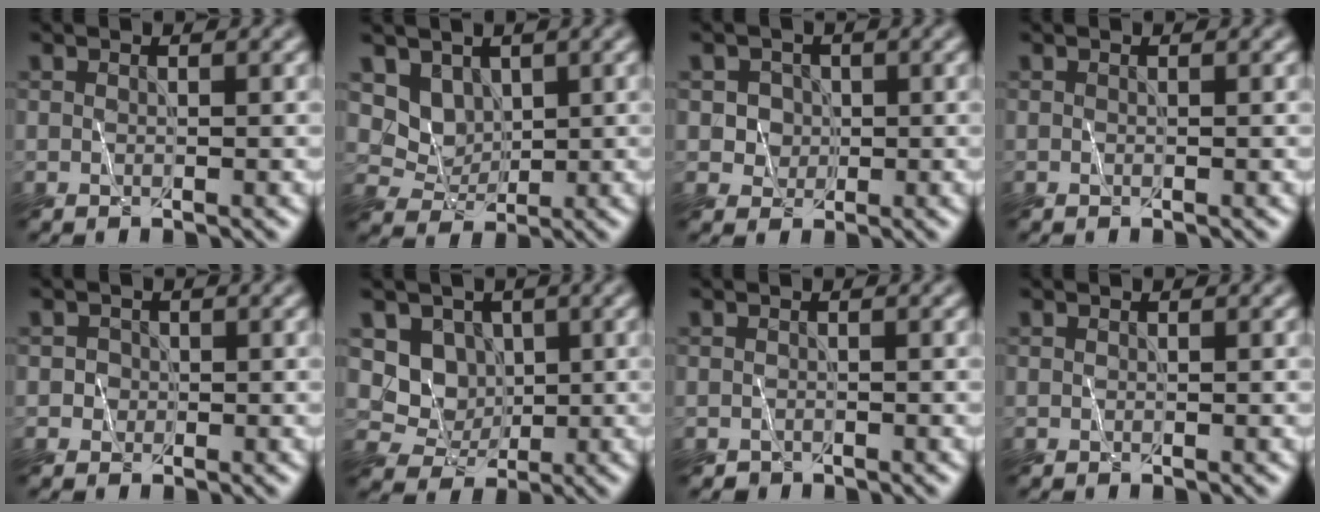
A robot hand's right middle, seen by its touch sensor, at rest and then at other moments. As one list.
[{"total": 2.4, "force": [1.6, 1.8, 0.3], "torque": [-0.004, -0.009, 0.025]}, {"total": 1.9, "force": [0.3, 1.9, 0.3], "torque": [0.008, 0.010, 0.000]}, {"total": 0.0}, {"total": 1.3, "force": [-0.2, 1.3, 0.0], "torque": [0.012, 0.008, -0.007]}, {"total": 2.6, "force": [0.9, 2.4, 0.4], "torque": [-0.002, -0.006, 0.006]}, {"total": 0.7, "force": [-0.4, 0.5, 0.1], "torque": [0.000, -0.004, -0.008]}, {"total": 0.0}]